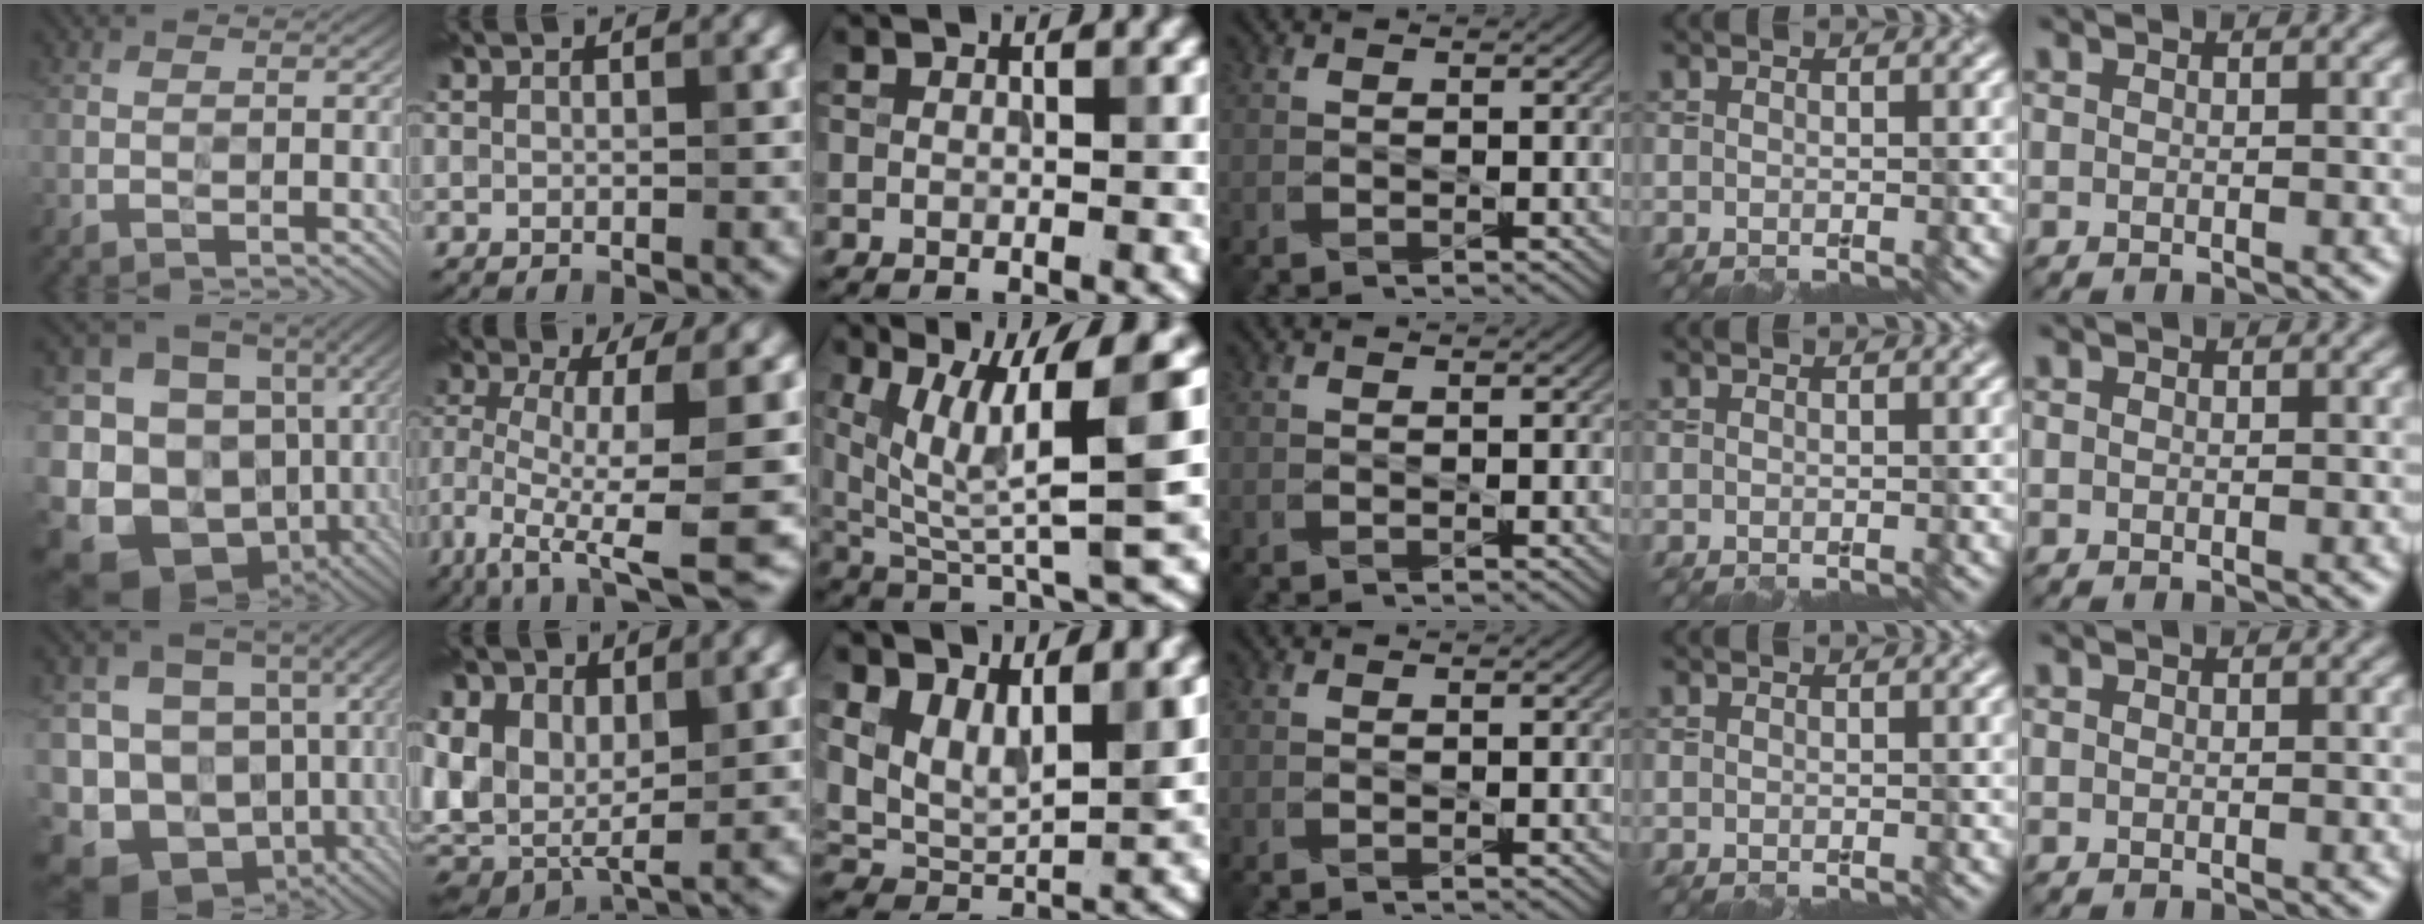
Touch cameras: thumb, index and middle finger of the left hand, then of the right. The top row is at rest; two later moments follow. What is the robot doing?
{"motion": "wipe", "object": "paper plate"}